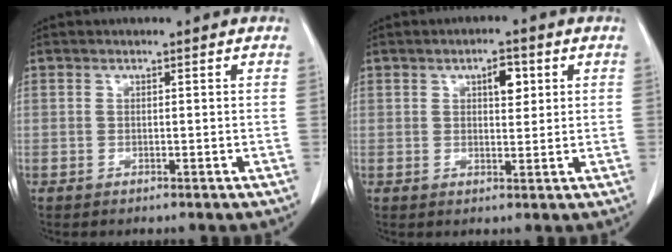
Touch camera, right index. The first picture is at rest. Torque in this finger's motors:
{"motor_torque": [0.06, 0.05, 0.05, 0.03]}